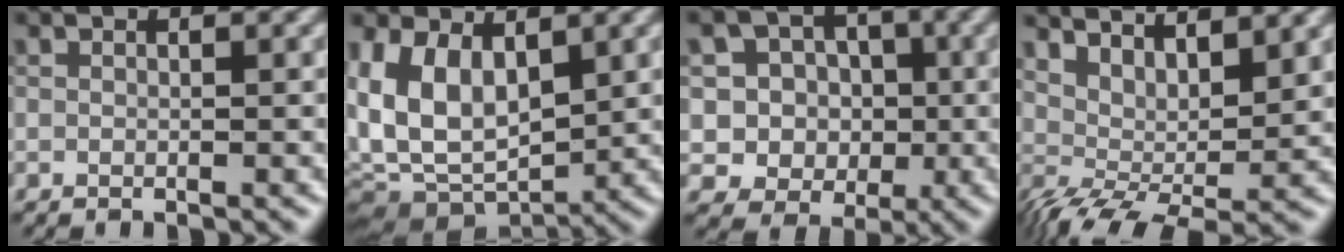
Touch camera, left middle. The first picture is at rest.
{"total": 8.7, "force": [0.9, 5.3, 6.9], "torque": [-0.145, -0.006, 0.017]}
{"total": 6.3, "force": [0.7, 5.9, 2.1], "torque": [-0.023, 0.019, -0.010]}
{"total": 6.1, "force": [2.9, 2.2, 4.9], "torque": [-0.083, 0.000, 0.055]}